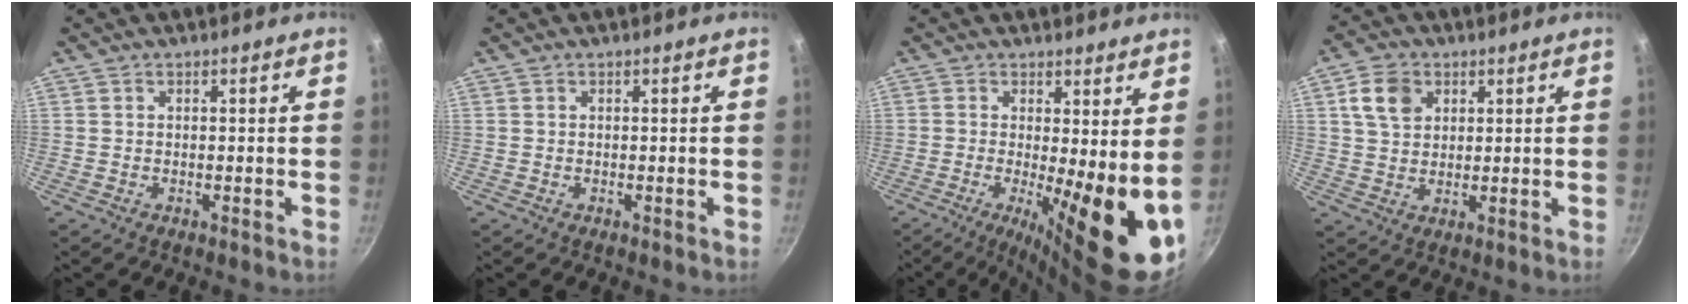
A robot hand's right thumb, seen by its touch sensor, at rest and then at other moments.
{"total": 0.0}
{"total": 14.9, "force": [-1.1, 4.2, 14.3], "torque": [-0.181, -0.027, -0.011]}
{"total": 7.3, "force": [2.7, 5.4, 4.0], "torque": [-0.057, 0.002, 0.049]}